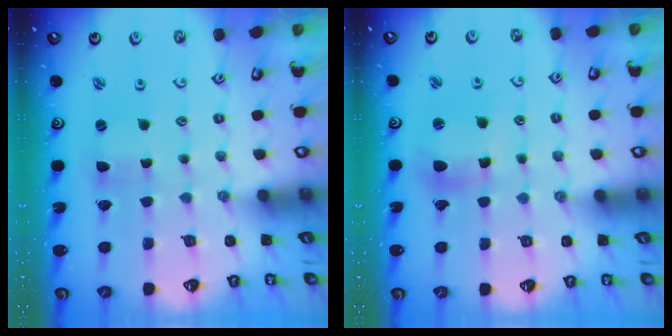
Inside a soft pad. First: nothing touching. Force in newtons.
{"total": 9.7, "press": 9.6, "slide": 1.2}